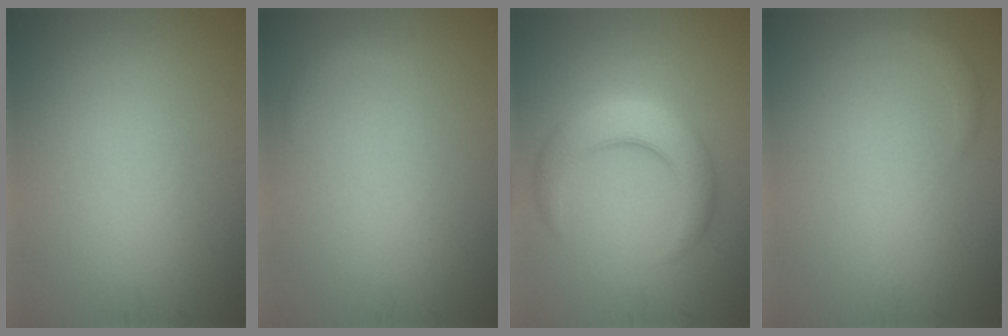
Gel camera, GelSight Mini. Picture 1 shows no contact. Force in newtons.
{"total": 0.7, "press": 0.7, "slide": 0.1}
{"total": 5.3, "press": 5.3, "slide": 0.1}
{"total": 1.2, "press": 1.2, "slide": 0.1}